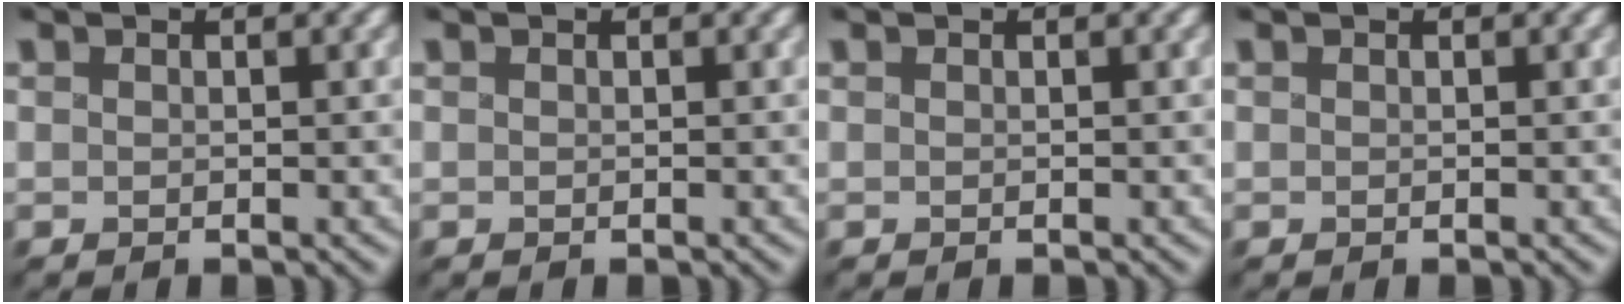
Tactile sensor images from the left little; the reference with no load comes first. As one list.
[{"total": 0.0}, {"total": 0.0}, {"total": 0.0}]